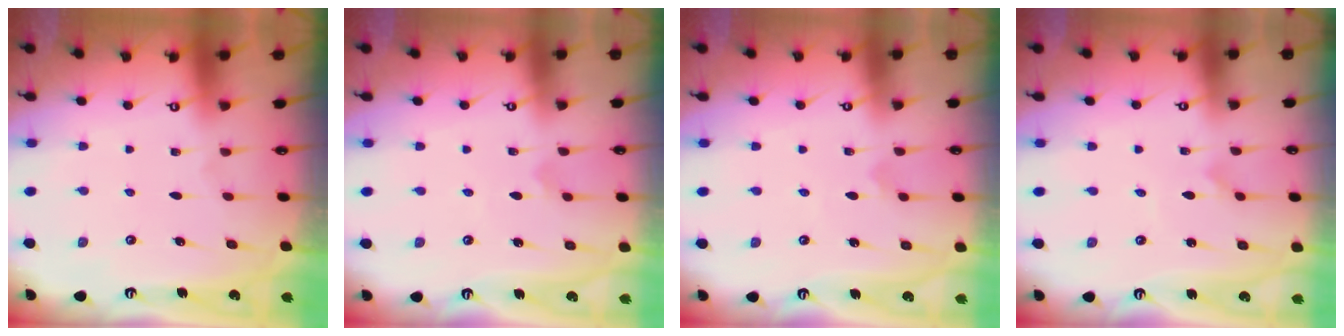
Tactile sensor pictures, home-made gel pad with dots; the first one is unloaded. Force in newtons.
{"total": 2.5, "press": 2.5, "slide": 0.2}
{"total": 2.5, "press": 2.5, "slide": 0.2}
{"total": 0.7, "press": 0.7, "slide": 0.1}